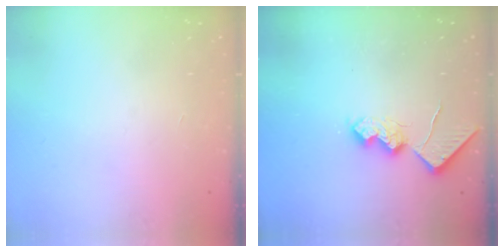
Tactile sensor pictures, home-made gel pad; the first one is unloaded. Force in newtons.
{"total": 10.4, "press": 10.3, "slide": 1.1}